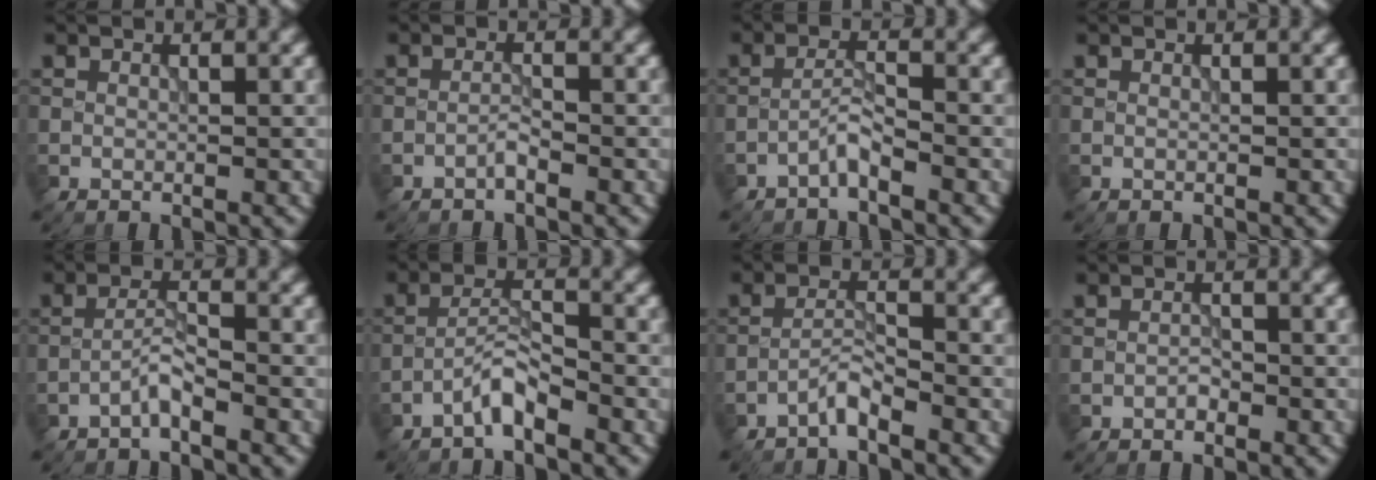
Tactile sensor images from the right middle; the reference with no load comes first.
{"total": 1.0, "force": [-0.8, 0.0, 0.6], "torque": [-0.010, 0.006, -0.017]}
{"total": 1.8, "force": [-1.4, 0.0, 1.0], "torque": [-0.018, 0.010, -0.033]}
{"total": 0.0}
{"total": 1.8, "force": [-1.4, 0.0, 1.1], "torque": [-0.020, 0.010, -0.033]}
{"total": 2.5, "force": [-2.0, 0.3, 1.5], "torque": [-0.029, 0.012, -0.045]}
{"total": 1.9, "force": [-1.7, 0.0, 0.8], "torque": [-0.014, 0.009, -0.039]}
{"total": 0.8, "force": [-0.5, 0.4, 0.5], "torque": [-0.008, 0.000, -0.010]}